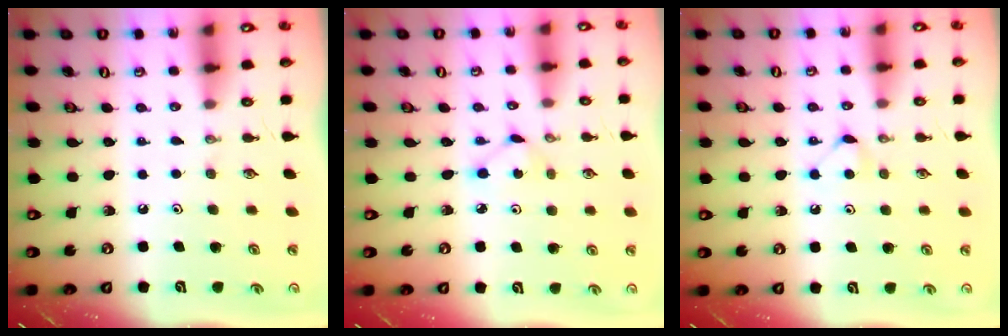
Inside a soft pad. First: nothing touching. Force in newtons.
{"total": 2.8, "press": 2.7, "slide": 0.3}
{"total": 5.2, "press": 5.2, "slide": 0.4}